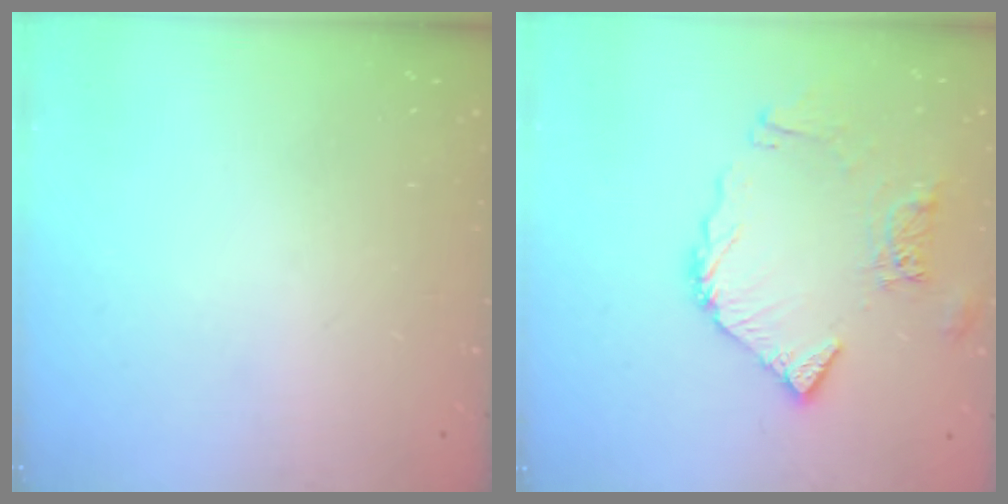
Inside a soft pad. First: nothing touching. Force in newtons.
{"total": 11.0, "press": 10.9, "slide": 1.5}